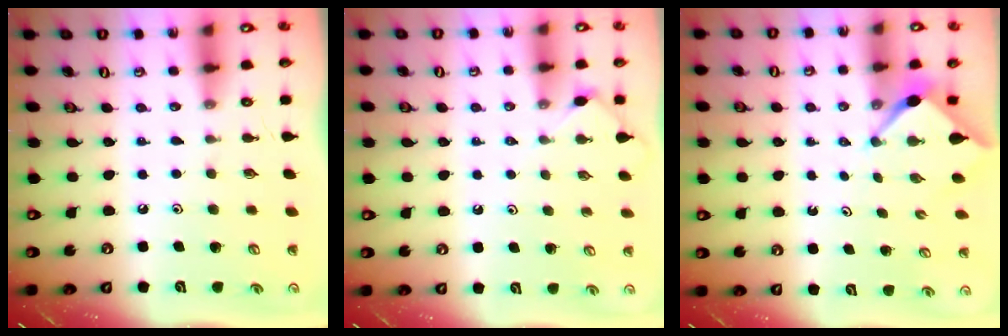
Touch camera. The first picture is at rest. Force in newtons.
{"total": 2.6, "press": 2.6, "slide": 0.5}
{"total": 2.6, "press": 2.5, "slide": 0.4}